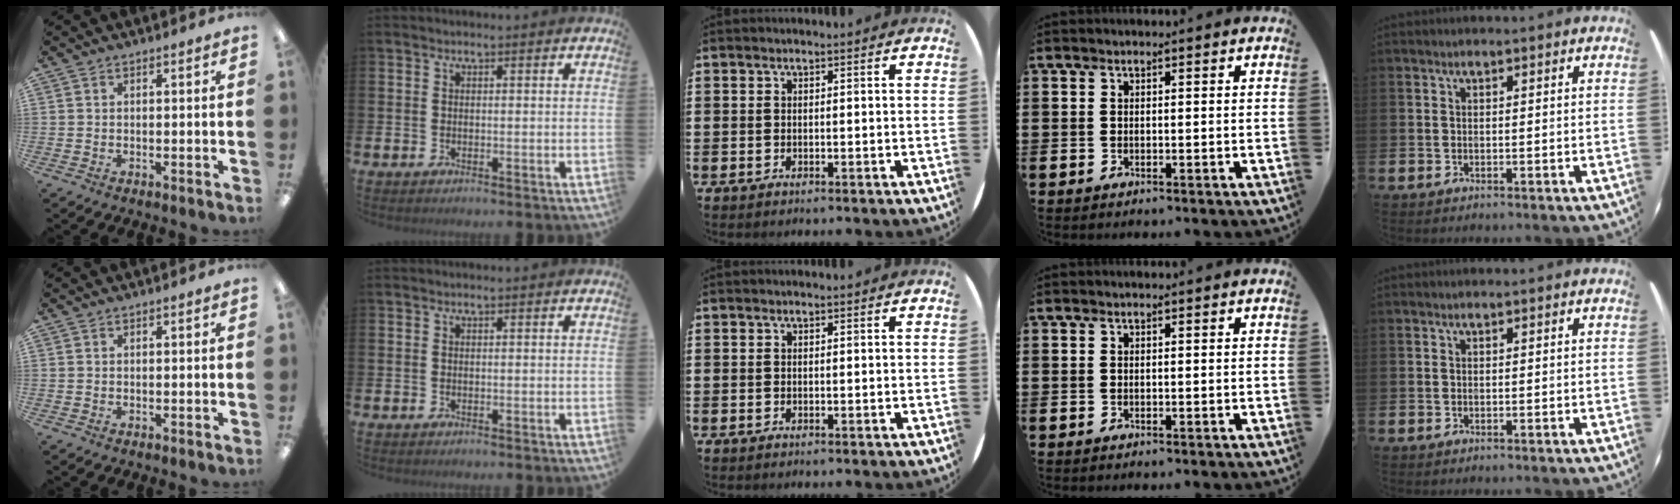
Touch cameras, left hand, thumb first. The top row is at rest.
{}